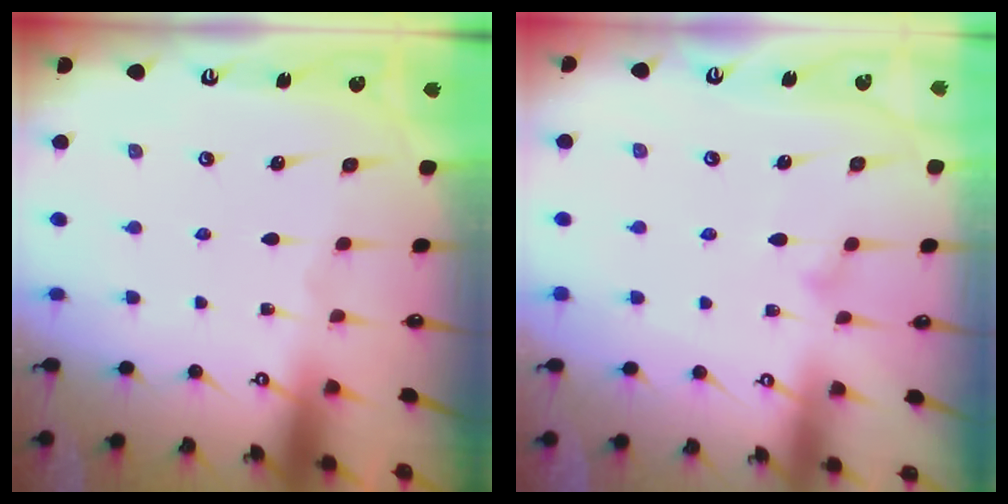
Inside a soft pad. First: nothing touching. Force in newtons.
{"total": 7.9, "press": 7.9, "slide": 0.3}